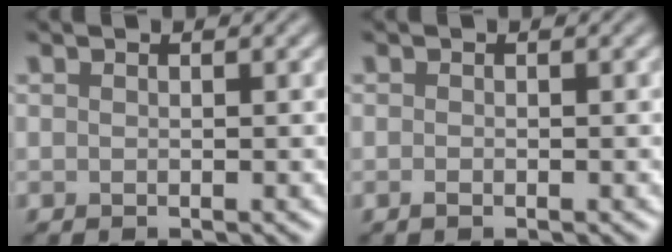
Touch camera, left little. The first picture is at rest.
{"total": 0.5, "force": [-0.3, 0.2, 0.4], "torque": [-0.007, -0.002, -0.005]}